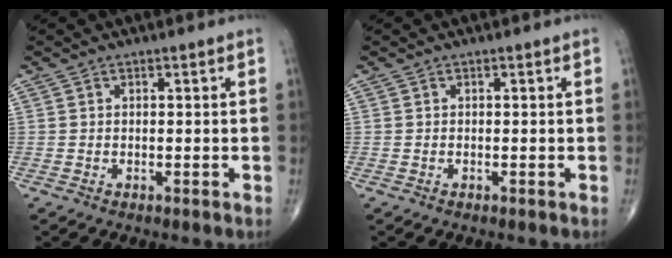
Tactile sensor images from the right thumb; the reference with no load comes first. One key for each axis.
{"total": 0.0}